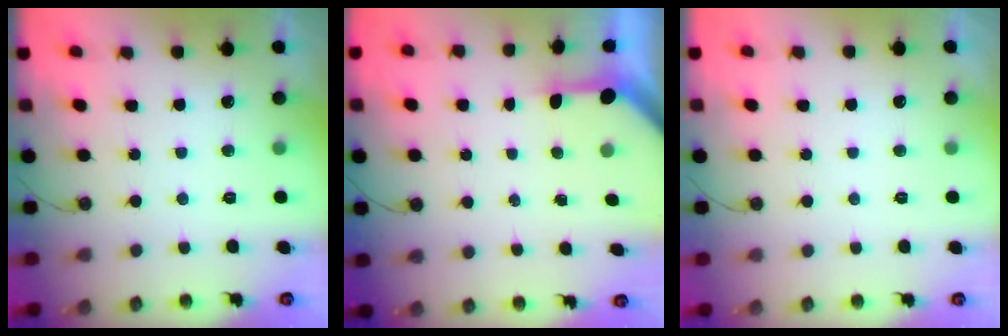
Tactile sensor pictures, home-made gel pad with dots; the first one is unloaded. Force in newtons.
{"total": 3.3, "press": 3.2, "slide": 0.3}
{"total": 0.0}